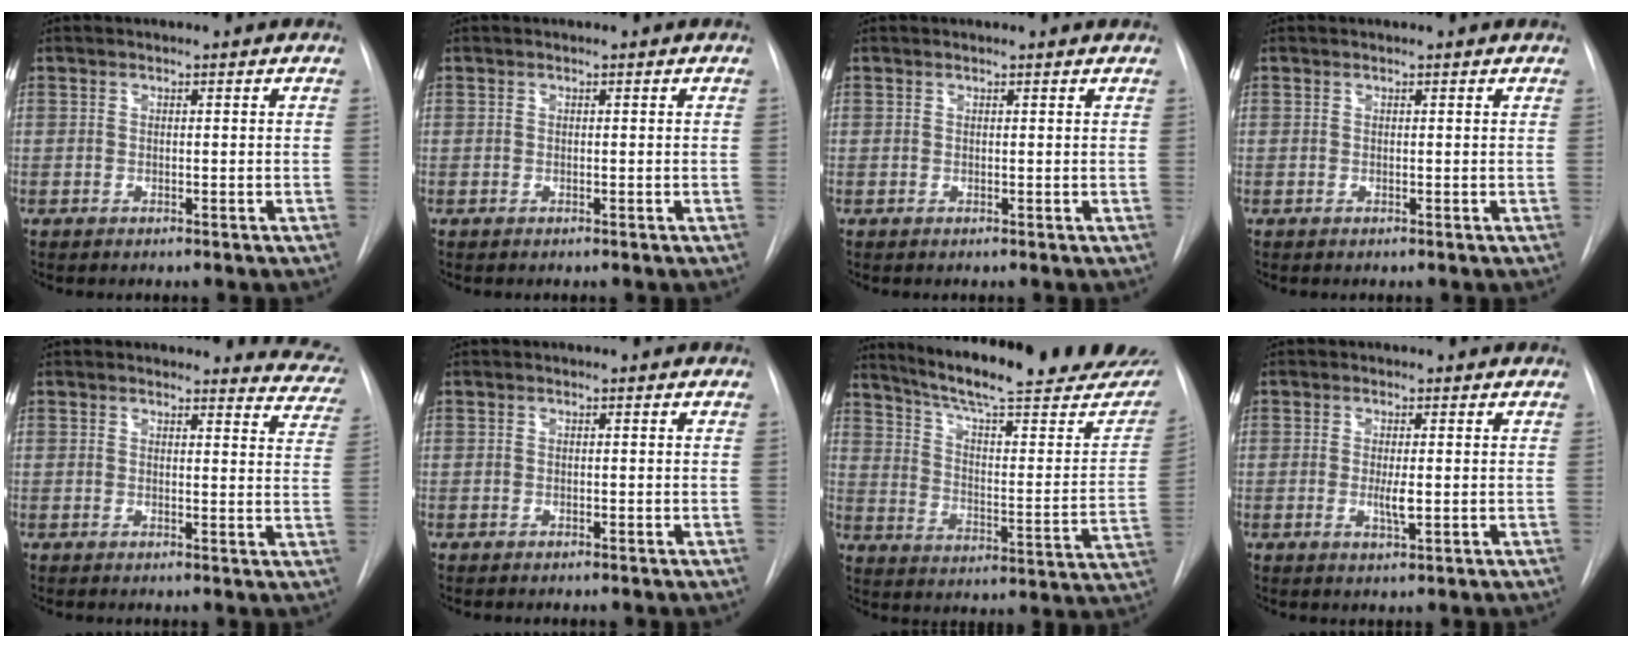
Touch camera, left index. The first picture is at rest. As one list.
[{"total": 0.0}, {"total": 1.7, "force": [1.7, 0.2, 0.2], "torque": [-0.011, 0.007, 0.013]}, {"total": 0.6, "force": [0.6, 0.0, 0.1], "torque": [-0.004, 0.004, 0.005]}, {"total": 7.6, "force": [7.3, 1.7, -0.5], "torque": [0.042, -0.055, 0.042]}, {"total": 0.0}, {"total": 28.2, "force": [24.6, 3.3, 13.4], "torque": [-0.203, -0.075, 0.320]}, {"total": 2.5, "force": [-0.4, 0.5, 2.5], "torque": [-0.047, -0.008, -0.006]}]